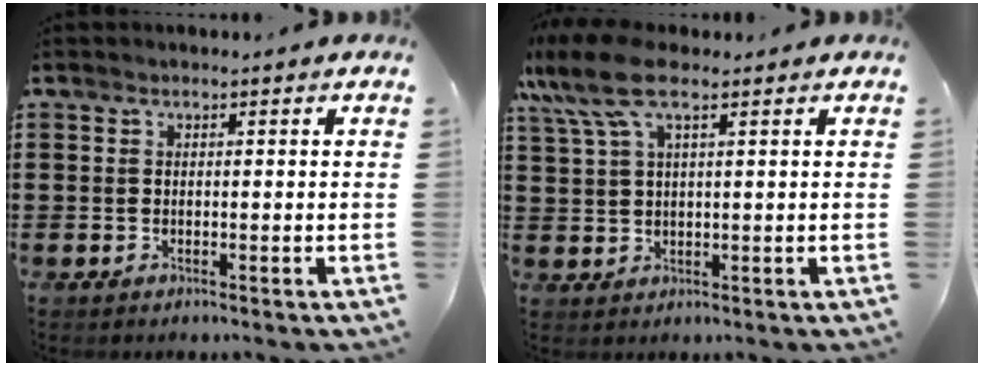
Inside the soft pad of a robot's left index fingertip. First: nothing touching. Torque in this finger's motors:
{"motor_torque": [1.62, -0.52, 0.89, 0.21]}